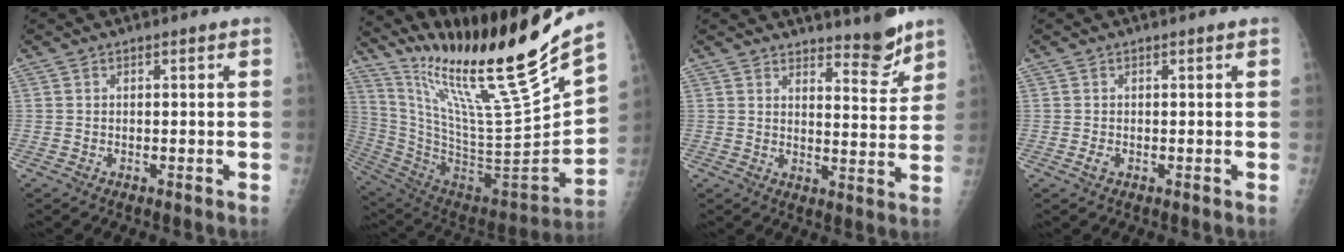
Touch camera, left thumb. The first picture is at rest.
{"total": 28.9, "force": [21.9, 1.6, 18.8], "torque": [-0.295, -0.135, 0.386]}
{"total": 6.9, "force": [6.0, 1.3, 3.0], "torque": [-0.024, -0.057, 0.093]}
{"total": 1.3, "force": [0.2, 0.7, 1.1], "torque": [-0.021, 0.004, 0.008]}